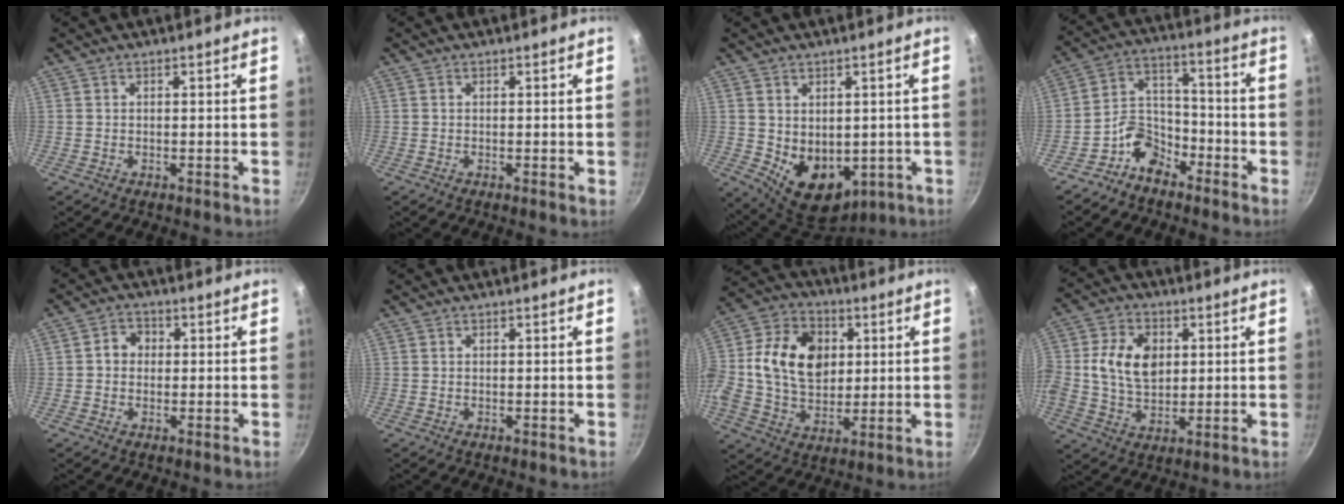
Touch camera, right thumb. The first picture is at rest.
{"total": 0.0}
{"total": 11.2, "force": [-0.5, 8.2, 7.6], "torque": [-0.088, -0.023, 0.020]}
{"total": 8.8, "force": [-5.8, 5.7, 3.3], "torque": [-0.029, 0.069, -0.124]}
{"total": 3.8, "force": [0.1, 3.3, 1.9], "torque": [-0.009, 0.011, -0.006]}
{"total": 0.0}
{"total": 18.5, "force": [2.7, 13.4, 12.5], "torque": [-0.208, 0.015, 0.036]}
{"total": 11.7, "force": [1.7, 8.3, 8.1], "torque": [-0.129, 0.002, 0.025]}